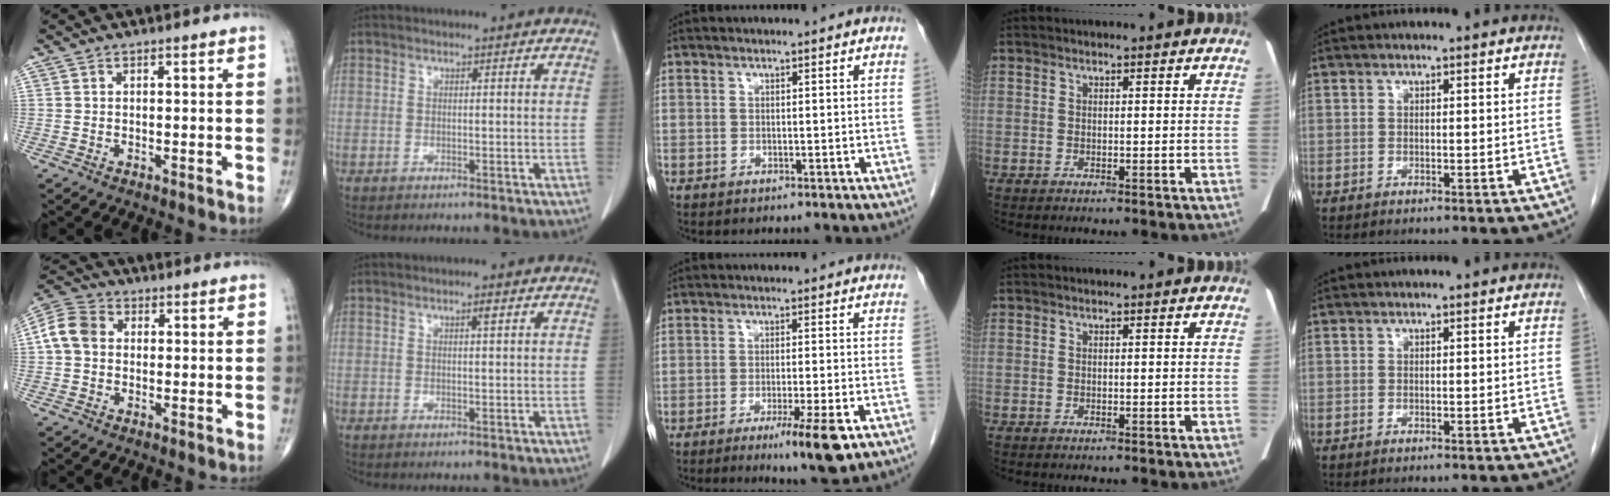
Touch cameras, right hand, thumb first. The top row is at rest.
{"thumb": {"total": 7.1, "force": [0.4, 5.7, 4.3], "torque": [-0.079, 0.021, -0.003]}, "index": {"total": 0.9, "force": [0.4, 0.1, 0.8], "torque": [-0.016, 0.001, 0.007]}, "middle": {"total": 7.1, "force": [-3.7, 0.0, 6.0], "torque": [-0.093, -0.018, -0.054]}}